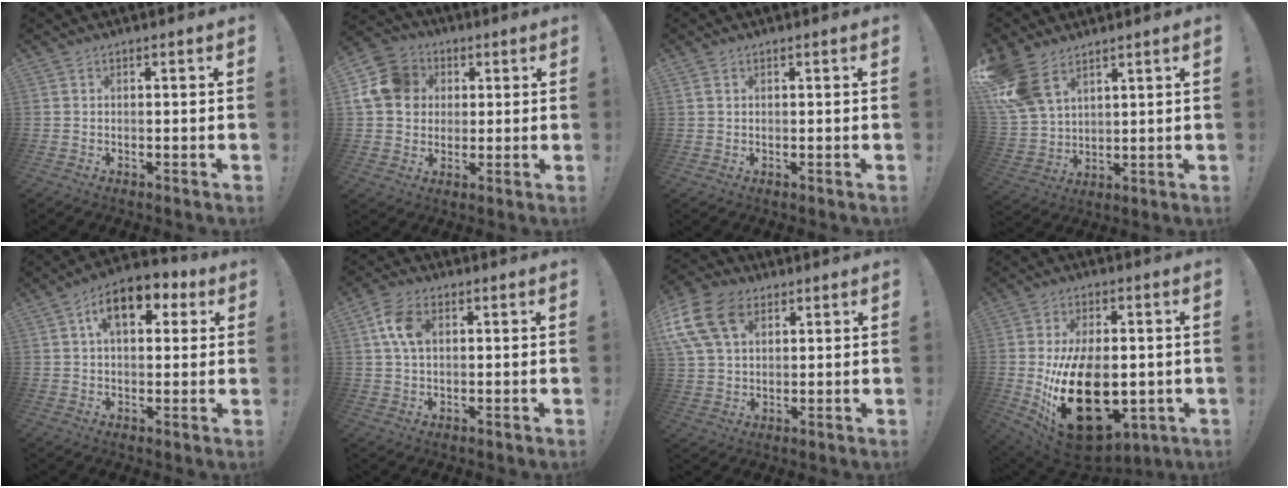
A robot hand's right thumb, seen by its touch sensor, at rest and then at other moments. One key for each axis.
{"total": 13.8, "fx": 2.7, "fy": 12.1, "fz": 6.0, "tx": -0.105, "ty": 0.008, "tz": 0.059}
{"total": 1.3, "fx": 0.8, "fy": 0.8, "fz": 0.6, "tx": -0.013, "ty": 0.001, "tz": 0.015}
{"total": 13.3, "fx": 8.3, "fy": 7.9, "fz": 6.9, "tx": -0.149, "ty": -0.037, "tz": 0.163}
{"total": 11.4, "fx": 4.4, "fy": 6.4, "fz": 8.4, "tx": -0.129, "ty": -0.003, "tz": 0.074}
{"total": 8.4, "fx": 2.2, "fy": 5.5, "fz": 6.0, "tx": -0.130, "ty": 0.011, "tz": 0.044}
{"total": 15.9, "fx": 6.5, "fy": 10.7, "fz": 9.8, "tx": -0.212, "ty": -0.028, "tz": 0.123}
{"total": 25.6, "fx": -4.1, "fy": 15.2, "fz": 20.2, "tx": -0.360, "ty": 0.004, "tz": -0.046}